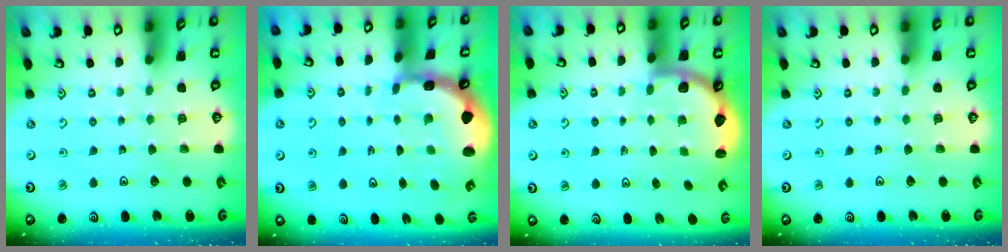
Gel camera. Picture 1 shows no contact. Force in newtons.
{"total": 2.2, "press": 2.0, "slide": 1.0}
{"total": 2.5, "press": 2.4, "slide": 0.7}
{"total": 0.0}